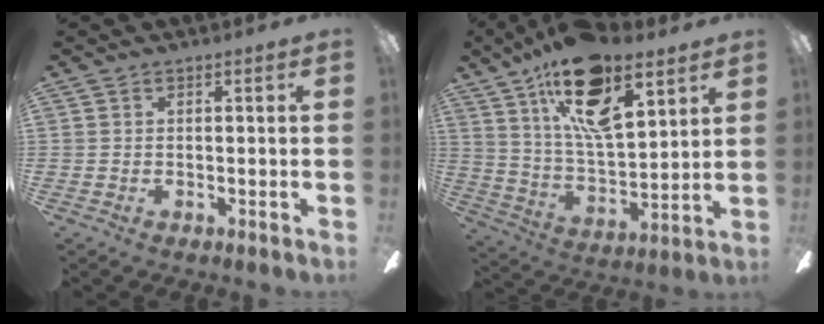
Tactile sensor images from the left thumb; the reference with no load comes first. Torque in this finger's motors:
{"motor_torque": [0.49, 0.79, 1.16, -1.61, 0.22]}